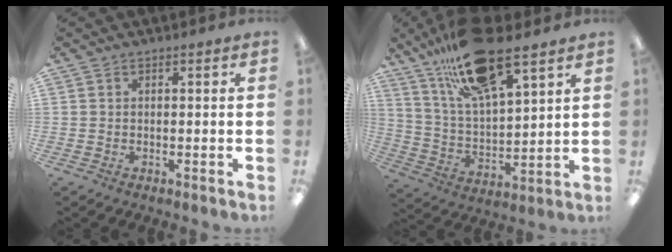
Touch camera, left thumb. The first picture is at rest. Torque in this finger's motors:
{"motor_torque": [0.55, 0.52, 1.41, -1.36, 0.18]}